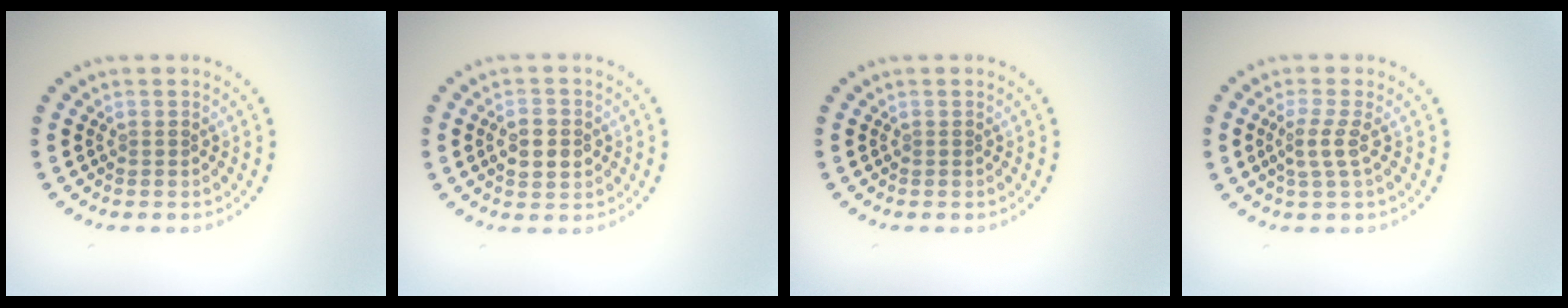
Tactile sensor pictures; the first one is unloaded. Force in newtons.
{"total": 3.0, "press": 3.0, "slide": 0.1}
{"total": 0.0}
{"total": 2.1, "press": 1.5, "slide": 1.4}